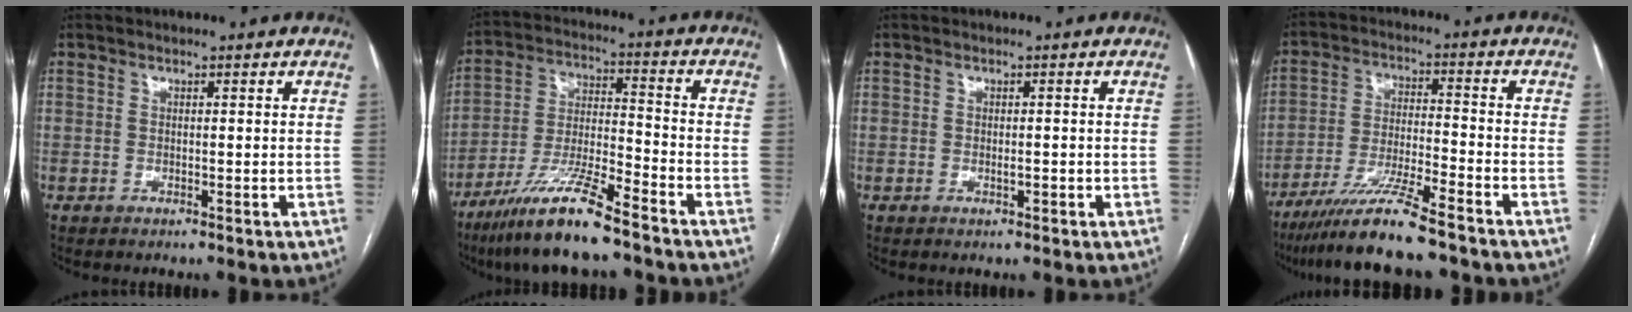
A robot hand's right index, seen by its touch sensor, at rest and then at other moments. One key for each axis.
{"total": 13.1, "fx": -9.7, "fy": 0.9, "fz": 8.7, "tx": -0.172, "ty": -0.021, "tz": -0.177}
{"total": 1.1, "fx": -0.3, "fy": 0.4, "fz": 1.0, "tx": -0.016, "ty": 0.000, "tz": -0.003}
{"total": 11.2, "fx": -9.0, "fy": -0.2, "fz": 6.6, "tx": -0.121, "ty": -0.026, "tz": -0.161}